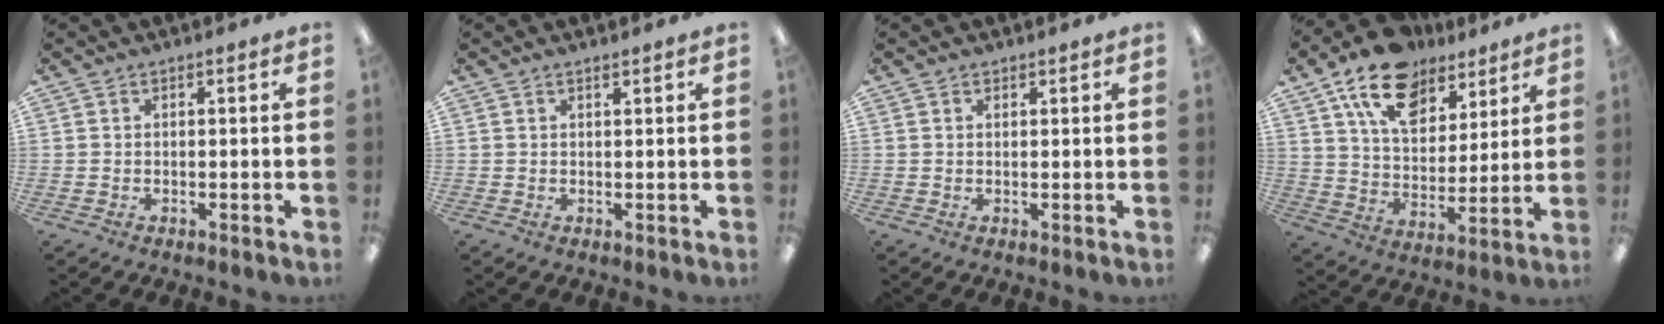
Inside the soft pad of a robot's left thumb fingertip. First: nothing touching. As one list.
[{"total": 0.6, "force": [0.6, 0.1, 0.1], "torque": [-0.003, 0.000, 0.011]}, {"total": 0.7, "force": [0.6, 0.4, 0.0], "torque": [0.000, 0.001, 0.011]}, {"total": 16.9, "force": [11.1, 9.6, 8.3], "torque": [-0.141, -0.050, 0.202]}]